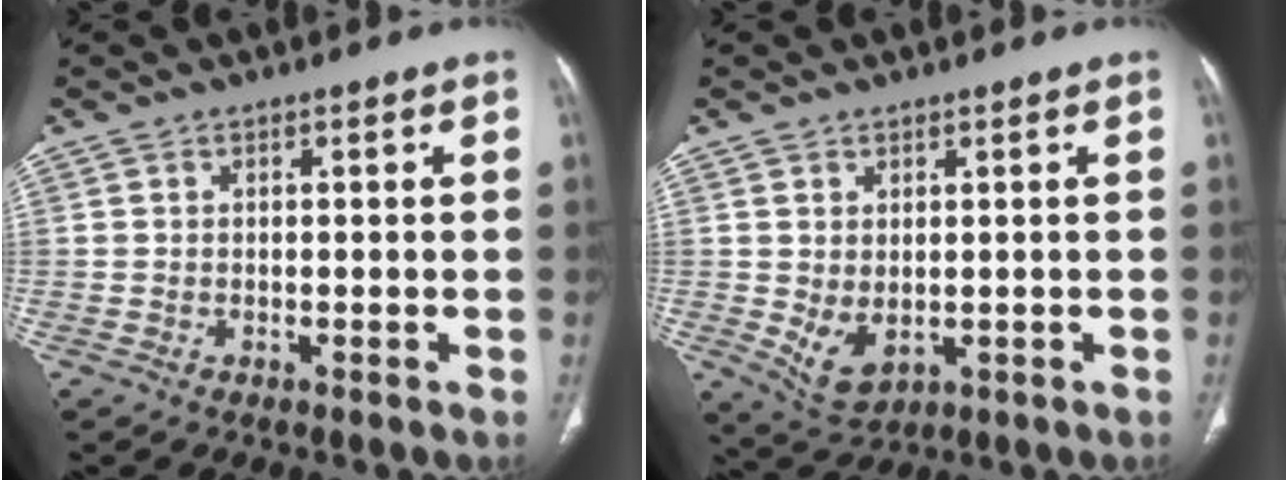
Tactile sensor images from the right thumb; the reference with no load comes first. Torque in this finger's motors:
{"motor_torque": [-0.33, 0.51, -0.22, 0.15, 0.16]}